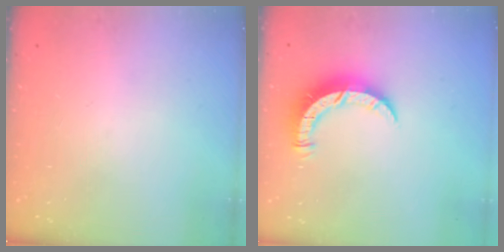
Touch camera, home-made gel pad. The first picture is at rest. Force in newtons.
{"total": 8.2, "press": 8.2, "slide": 1.0}